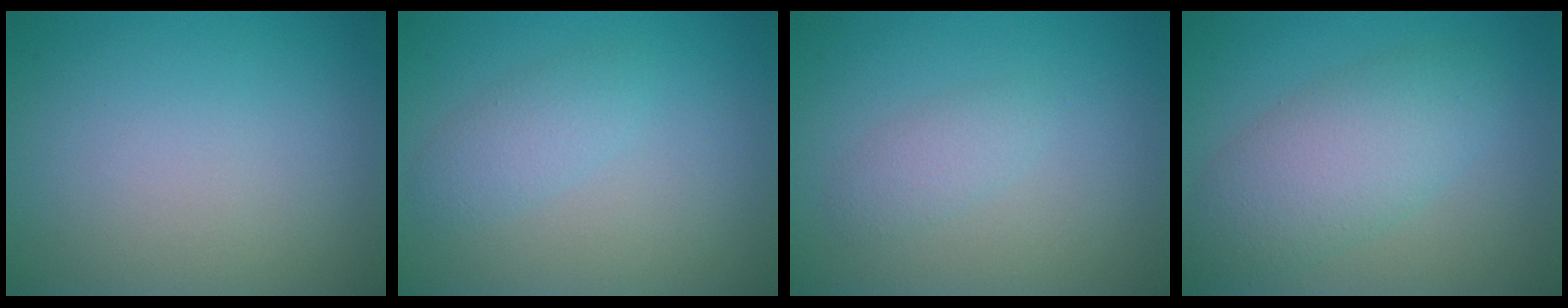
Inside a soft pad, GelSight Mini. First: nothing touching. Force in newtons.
{"total": 1.9, "press": 1.9, "slide": 0.1}
{"total": 1.6, "press": 1.6, "slide": 0.1}
{"total": 5.4, "press": 5.4, "slide": 0.1}